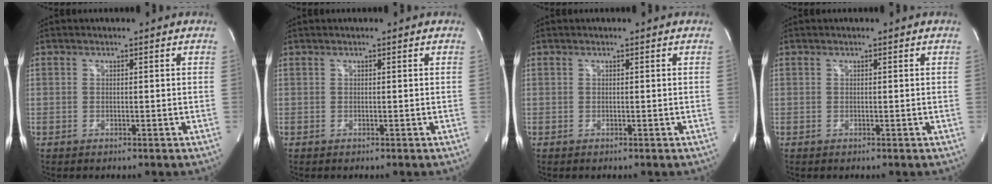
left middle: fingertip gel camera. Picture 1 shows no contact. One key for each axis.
{"total": 0.0}
{"total": 0.0}
{"total": 0.0}